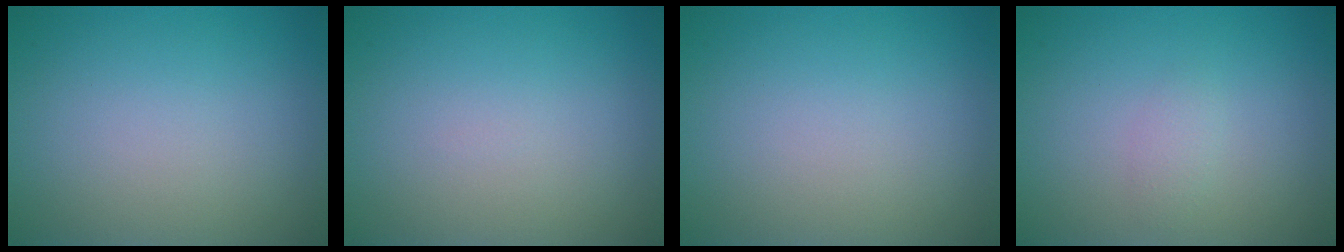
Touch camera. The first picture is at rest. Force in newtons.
{"total": 0.0}
{"total": 0.0}
{"total": 0.8, "press": 0.8, "slide": 0.0}